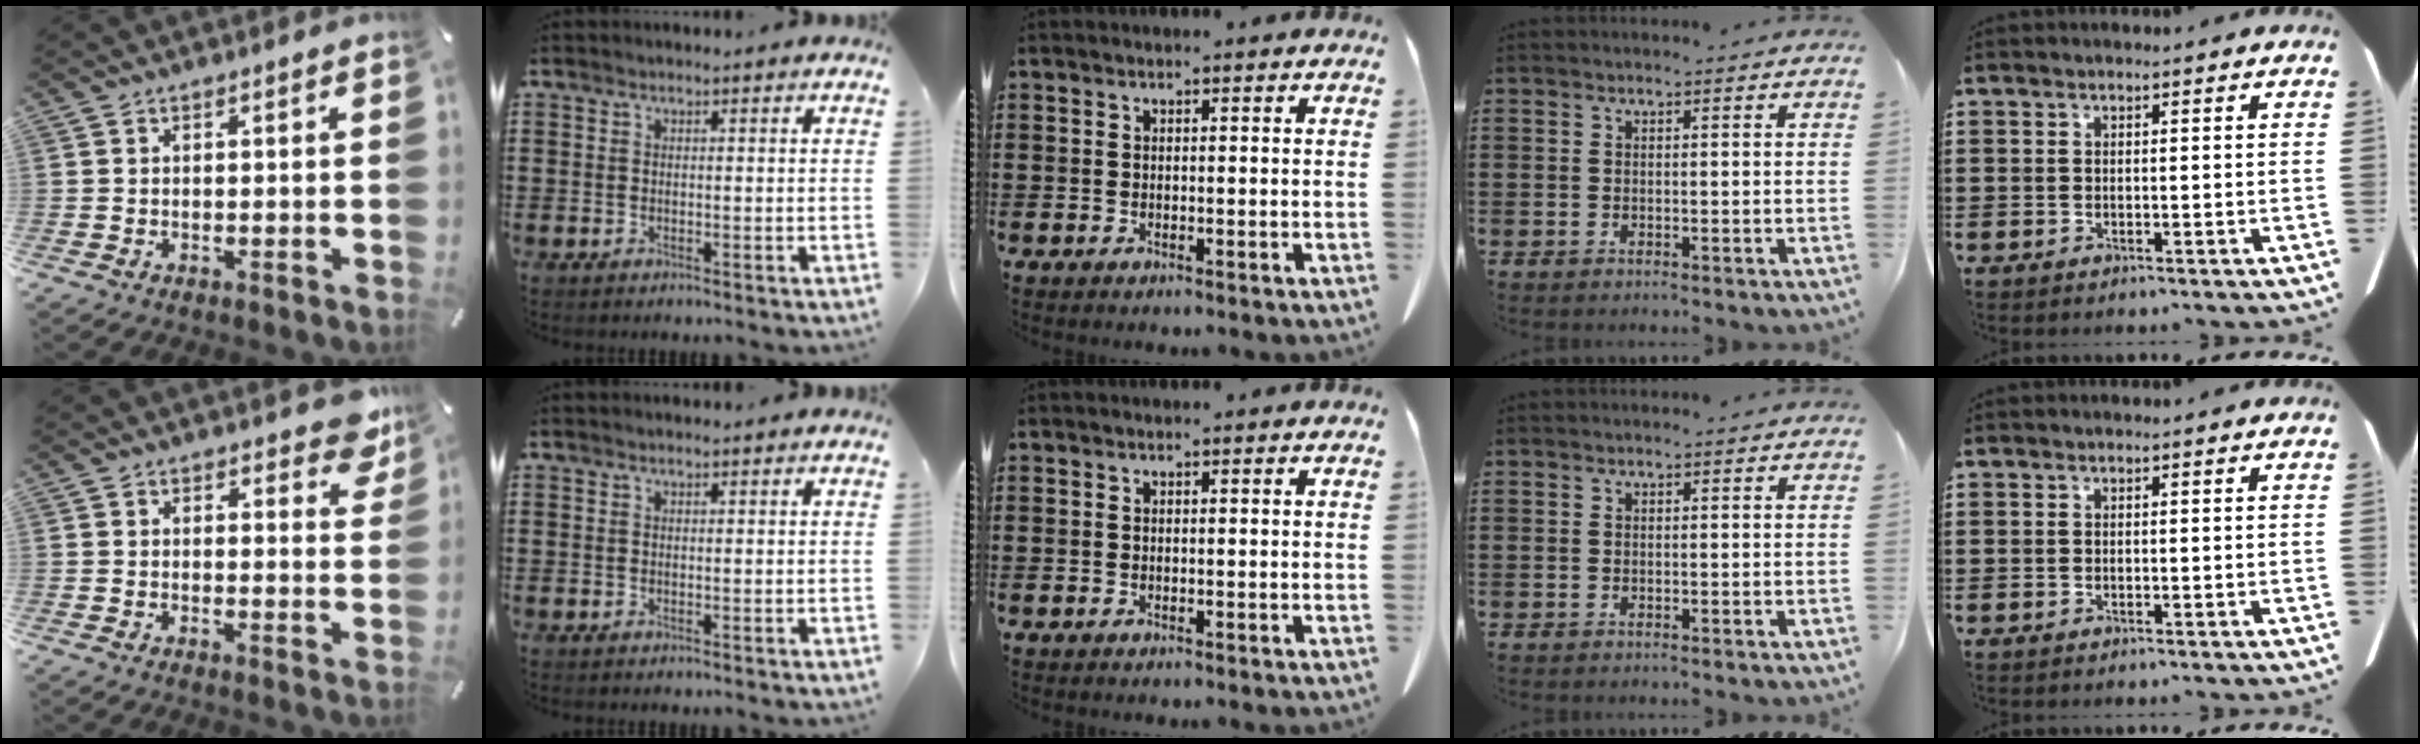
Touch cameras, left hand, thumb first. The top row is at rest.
{"thumb": {"total": 5.1, "force": [3.6, 2.8, 2.4], "torque": [-0.017, -0.019, 0.059]}}